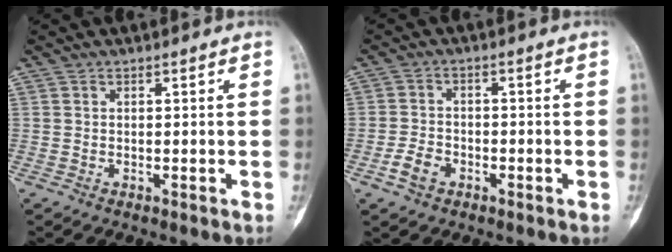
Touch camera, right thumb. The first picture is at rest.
{"total": 4.1, "force": [-2.0, 2.8, 2.1], "torque": [-0.035, 0.016, -0.039]}